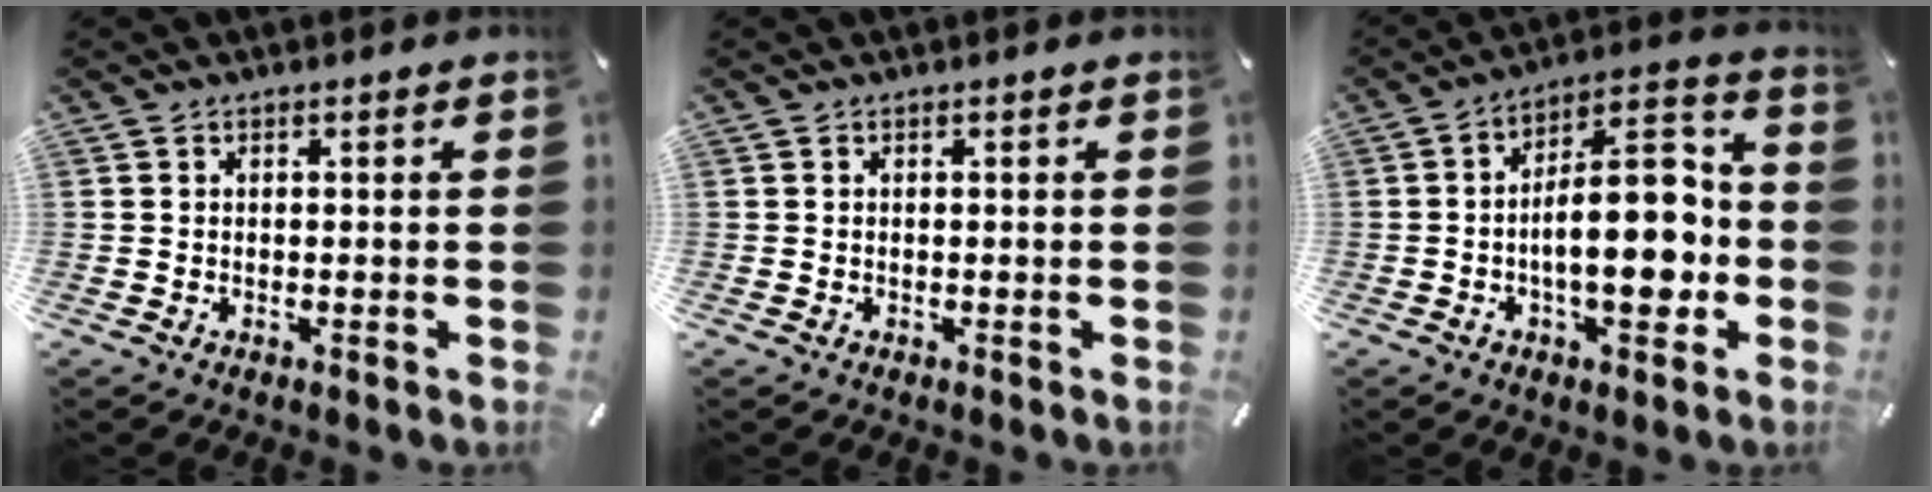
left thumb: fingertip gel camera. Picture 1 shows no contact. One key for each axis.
{"total": 0.0}
{"total": 16.8, "fx": -2.5, "fy": 7.9, "fz": 14.7, "tx": -0.209, "ty": 0.005, "tz": -0.046}